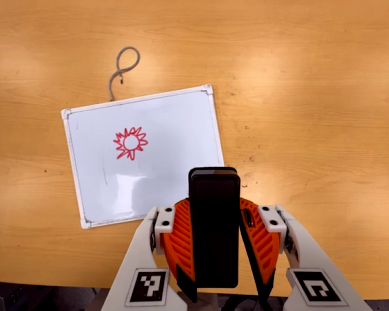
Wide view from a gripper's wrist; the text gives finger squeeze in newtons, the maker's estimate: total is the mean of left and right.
{"total": 6.7, "left": 5.5, "right": 8.0}